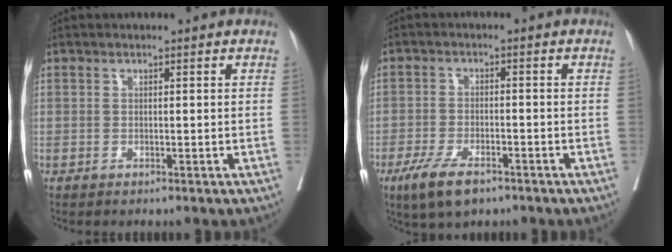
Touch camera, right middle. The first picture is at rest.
{"total": 6.9, "force": [-4.6, 2.2, 4.6], "torque": [-0.093, -0.012, -0.078]}